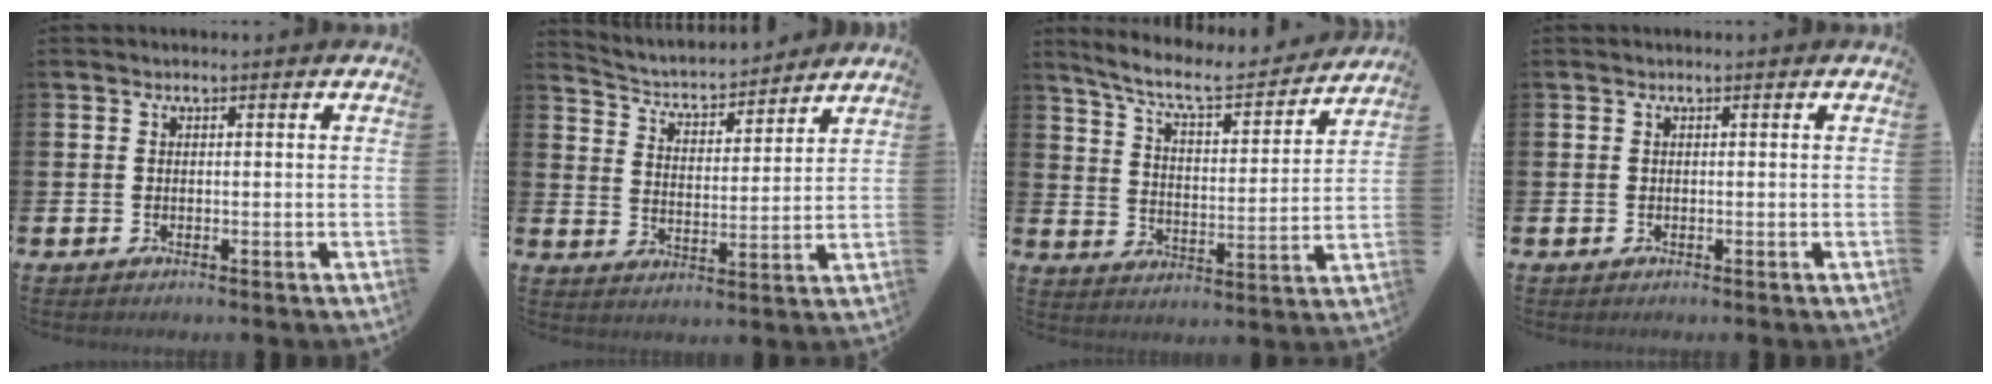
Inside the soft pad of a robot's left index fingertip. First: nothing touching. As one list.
[{"total": 4.5, "force": [4.3, 1.2, 0.9], "torque": [-0.046, -0.034, 0.069]}, {"total": 8.3, "force": [7.5, 1.5, 3.2], "torque": [-0.090, -0.051, 0.126]}, {"total": 0.0}]